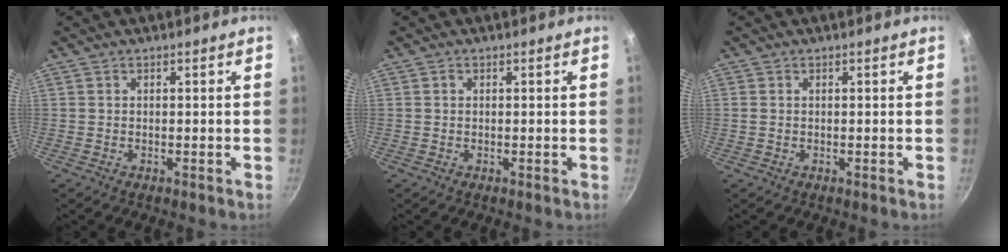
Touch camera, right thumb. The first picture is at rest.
{"total": 0.6, "force": [0.1, 0.5, 0.3], "torque": [-0.007, 0.002, 0.001]}
{"total": 0.6, "force": [0.1, 0.3, 0.5], "torque": [-0.010, 0.002, 0.001]}